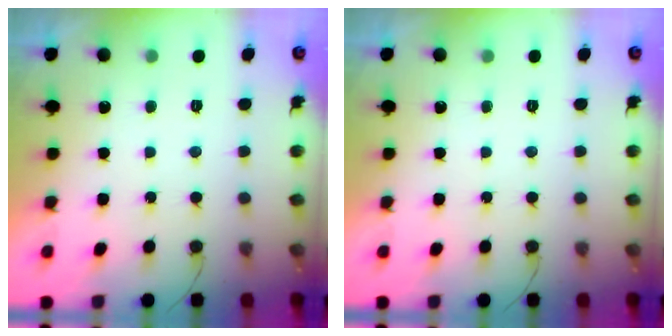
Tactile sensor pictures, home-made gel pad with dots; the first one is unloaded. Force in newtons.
{"total": 0.0}